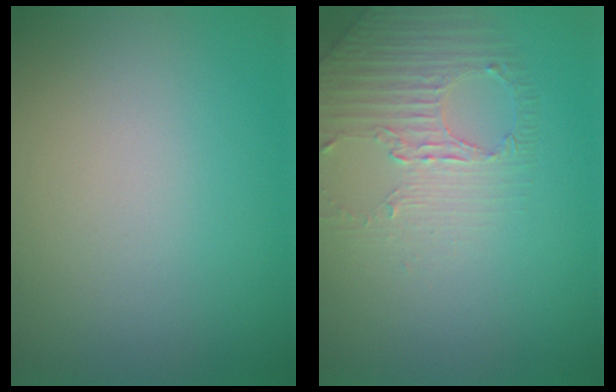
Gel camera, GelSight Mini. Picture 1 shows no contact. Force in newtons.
{"total": 1.8, "press": 1.5, "slide": 1.0}